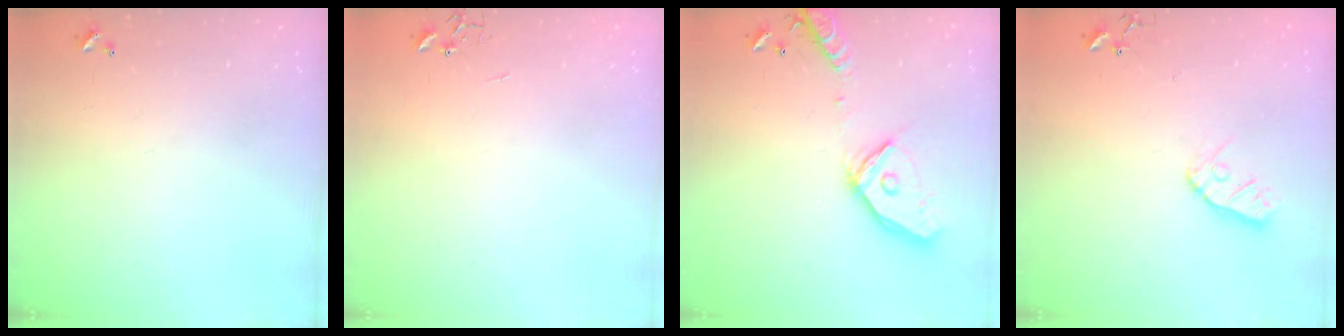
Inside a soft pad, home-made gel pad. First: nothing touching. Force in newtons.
{"total": 0.0}
{"total": 18.4, "press": 18.2, "slide": 3.1}
{"total": 9.0, "press": 8.9, "slide": 0.8}